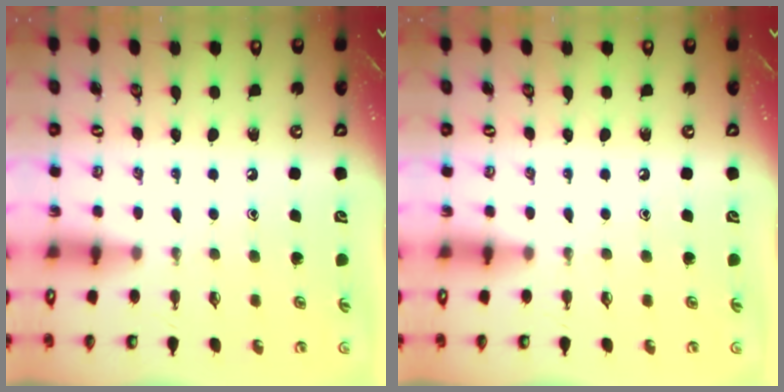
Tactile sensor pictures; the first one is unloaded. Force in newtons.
{"total": 0.0}